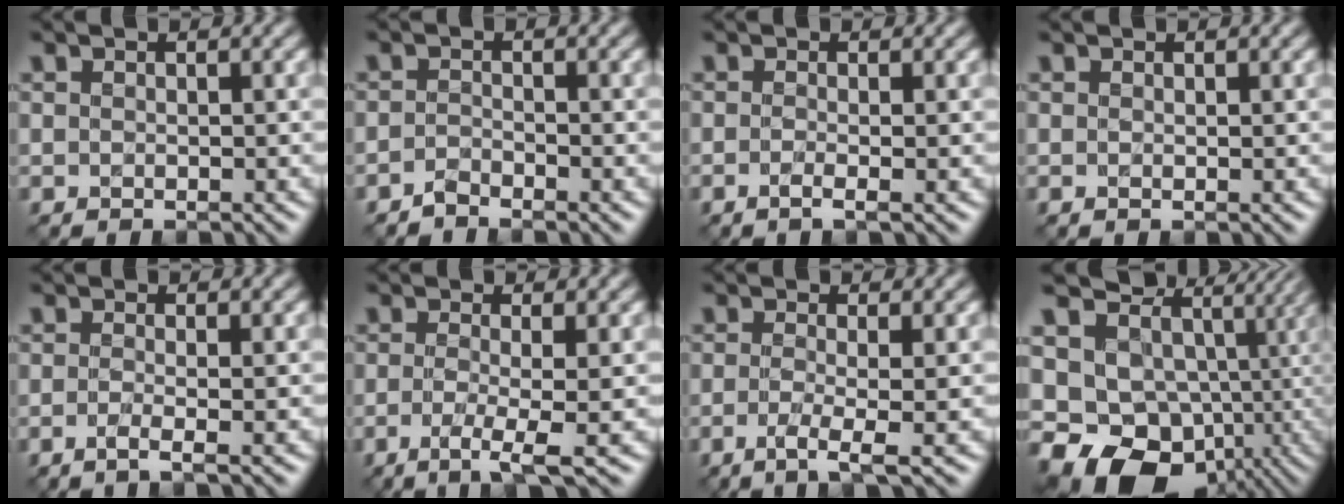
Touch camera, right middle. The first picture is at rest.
{"total": 1.1, "force": [-1.0, 0.2, 0.3], "torque": [-0.004, 0.003, -0.023]}
{"total": 1.4, "force": [-0.4, 0.4, 1.3], "torque": [-0.021, -0.008, -0.011]}
{"total": 0.0}
{"total": 1.8, "force": [-0.5, 0.6, 1.6], "torque": [-0.026, -0.008, -0.016]}
{"total": 3.7, "force": [-1.1, 0.8, 3.5], "torque": [-0.062, -0.010, -0.023]}
{"total": 3.2, "force": [-1.0, 0.7, 2.9], "torque": [-0.053, -0.009, -0.021]}
{"total": 14.8, "force": [-1.1, 12.8, 7.3], "torque": [-0.144, -0.027, -0.006]}